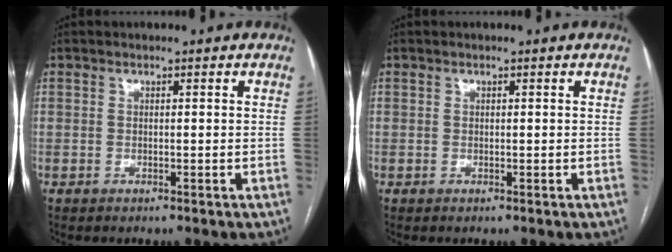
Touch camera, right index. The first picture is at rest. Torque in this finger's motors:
{"motor_torque": [0.25, 0.08, 0.02, 0.00]}